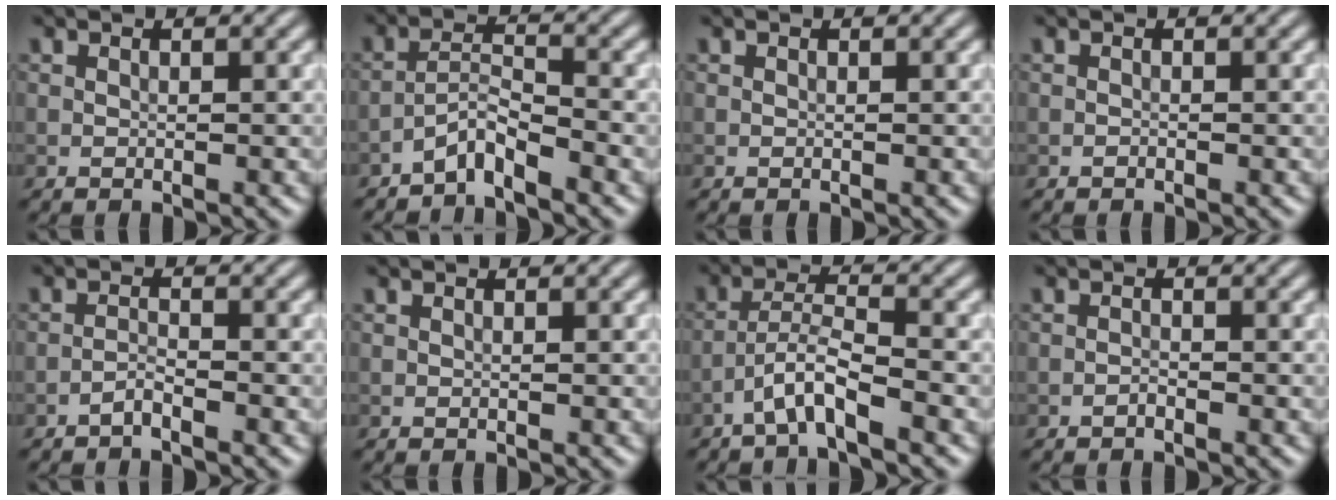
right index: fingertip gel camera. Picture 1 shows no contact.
{"total": 2.8, "force": [-2.4, 0.3, 1.4], "torque": [-0.026, 0.012, -0.052]}
{"total": 0.0}
{"total": 0.0}
{"total": 1.2, "force": [-1.0, 0.0, 0.6], "torque": [-0.010, 0.005, -0.023]}
{"total": 0.0}
{"total": 3.5, "force": [-2.3, 0.3, 2.5], "torque": [-0.049, 0.015, -0.049]}
{"total": 0.6, "force": [-0.5, 0.1, 0.2], "torque": [-0.003, 0.003, -0.011]}